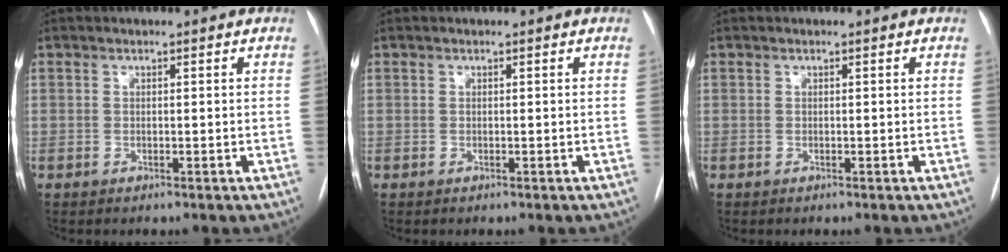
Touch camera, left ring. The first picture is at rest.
{"total": 0.0}
{"total": 0.0}